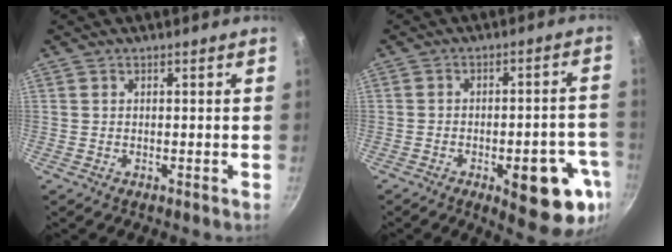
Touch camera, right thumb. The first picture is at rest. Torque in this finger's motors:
{"motor_torque": [1.53, 1.24, 1.32, -0.33, 0.22]}